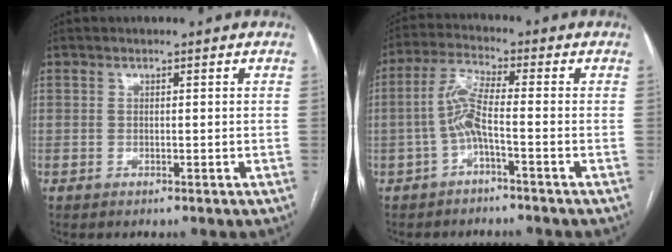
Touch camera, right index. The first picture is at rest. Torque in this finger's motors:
{"motor_torque": [0.82, -0.25, 0.37, 0.14]}